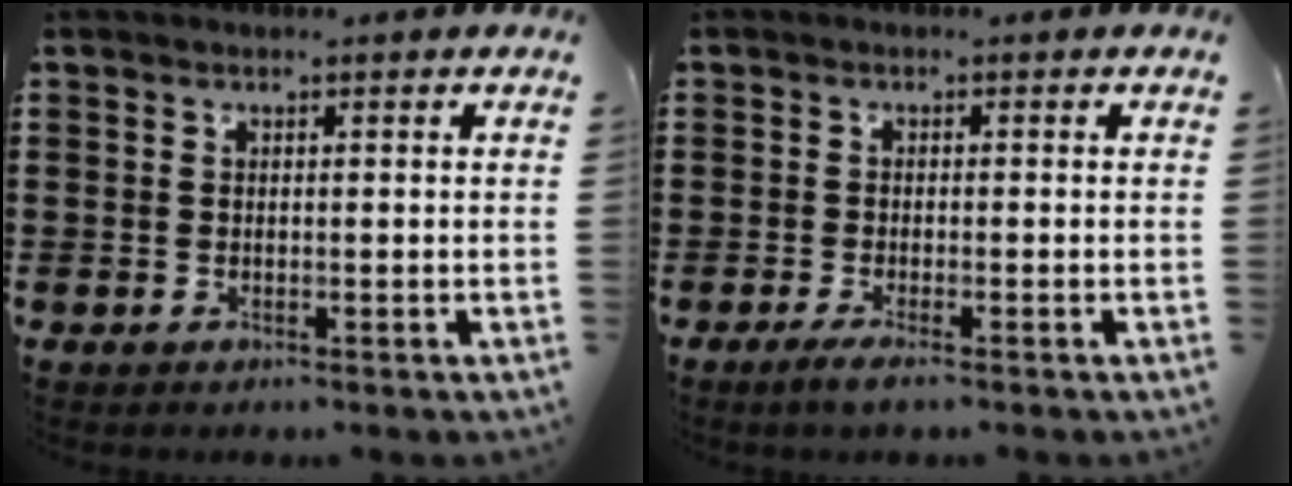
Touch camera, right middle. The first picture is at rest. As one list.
[{"total": 1.4, "force": [-0.5, -0.1, 1.2], "torque": [-0.025, -0.004, -0.011]}]